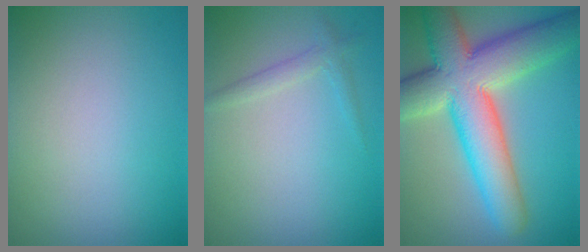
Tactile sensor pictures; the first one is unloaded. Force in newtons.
{"total": 1.4, "press": 1.4, "slide": 0.0}
{"total": 12.1, "press": 12.0, "slide": 0.8}